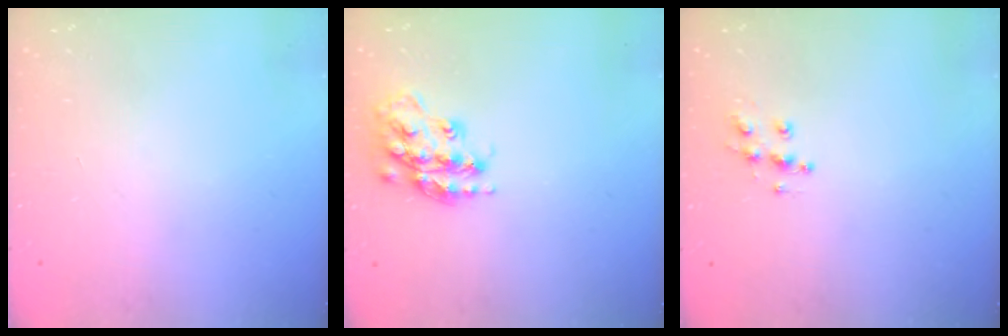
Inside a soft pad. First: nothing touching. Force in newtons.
{"total": 16.3, "press": 16.3, "slide": 0.8}
{"total": 7.3, "press": 7.3, "slide": 0.1}